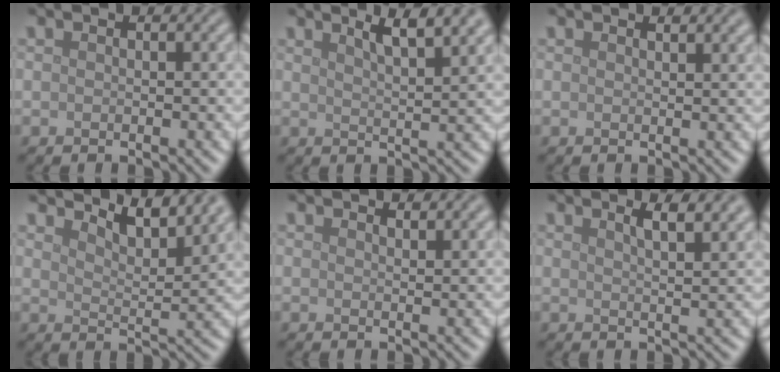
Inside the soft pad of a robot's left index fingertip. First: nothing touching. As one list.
[{"total": 4.6, "force": [3.1, 1.1, 3.2], "torque": [-0.030, 0.019, 0.036]}, {"total": 1.2, "force": [1.1, 0.3, 0.6], "torque": [-0.005, 0.002, 0.017]}, {"total": 5.3, "force": [4.6, 1.2, 2.3], "torque": [-0.040, -0.002, 0.065]}, {"total": 1.5, "force": [1.3, 0.3, 0.5], "torque": [-0.006, 0.001, 0.021]}, {"total": 4.1, "force": [2.6, 1.3, 2.9], "torque": [-0.025, 0.019, 0.022]}]